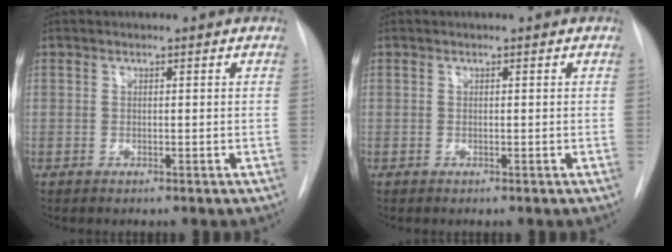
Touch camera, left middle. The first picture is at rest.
{"total": 0.0}